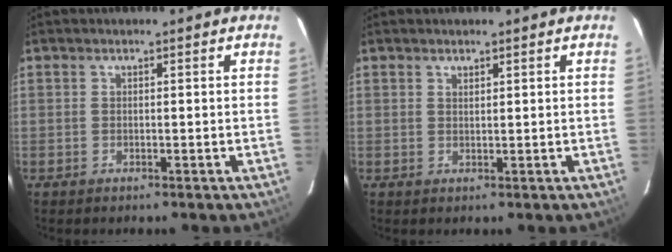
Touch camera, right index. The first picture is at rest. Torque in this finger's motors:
{"motor_torque": [-0.13, 0.28, -0.06, -0.01]}